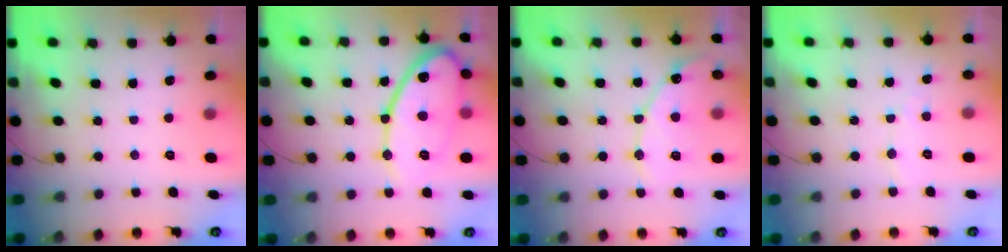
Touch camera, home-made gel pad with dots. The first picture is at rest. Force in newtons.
{"total": 16.4, "press": 16.4, "slide": 1.1}
{"total": 12.5, "press": 12.5, "slide": 1.0}
{"total": 3.0, "press": 2.9, "slide": 0.2}